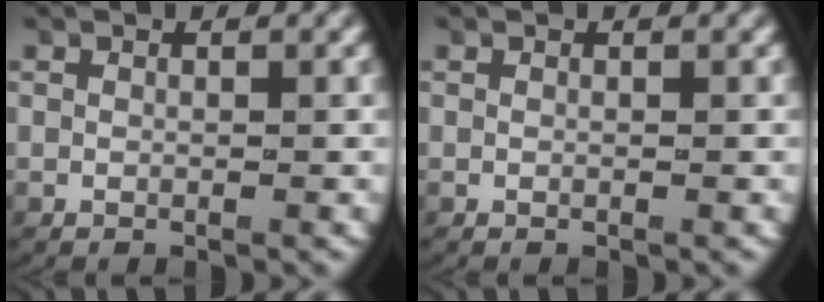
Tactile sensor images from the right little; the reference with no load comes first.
{"total": 0.0}